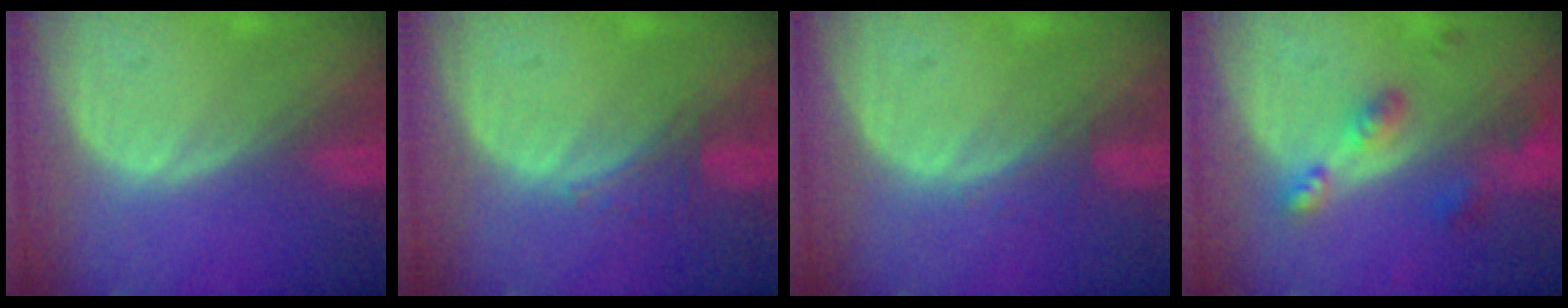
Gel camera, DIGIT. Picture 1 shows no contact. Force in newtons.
{"total": 1.9, "press": 1.8, "slide": 0.7}
{"total": 1.2, "press": 1.1, "slide": 0.4}
{"total": 5.3, "press": 4.8, "slide": 2.2}